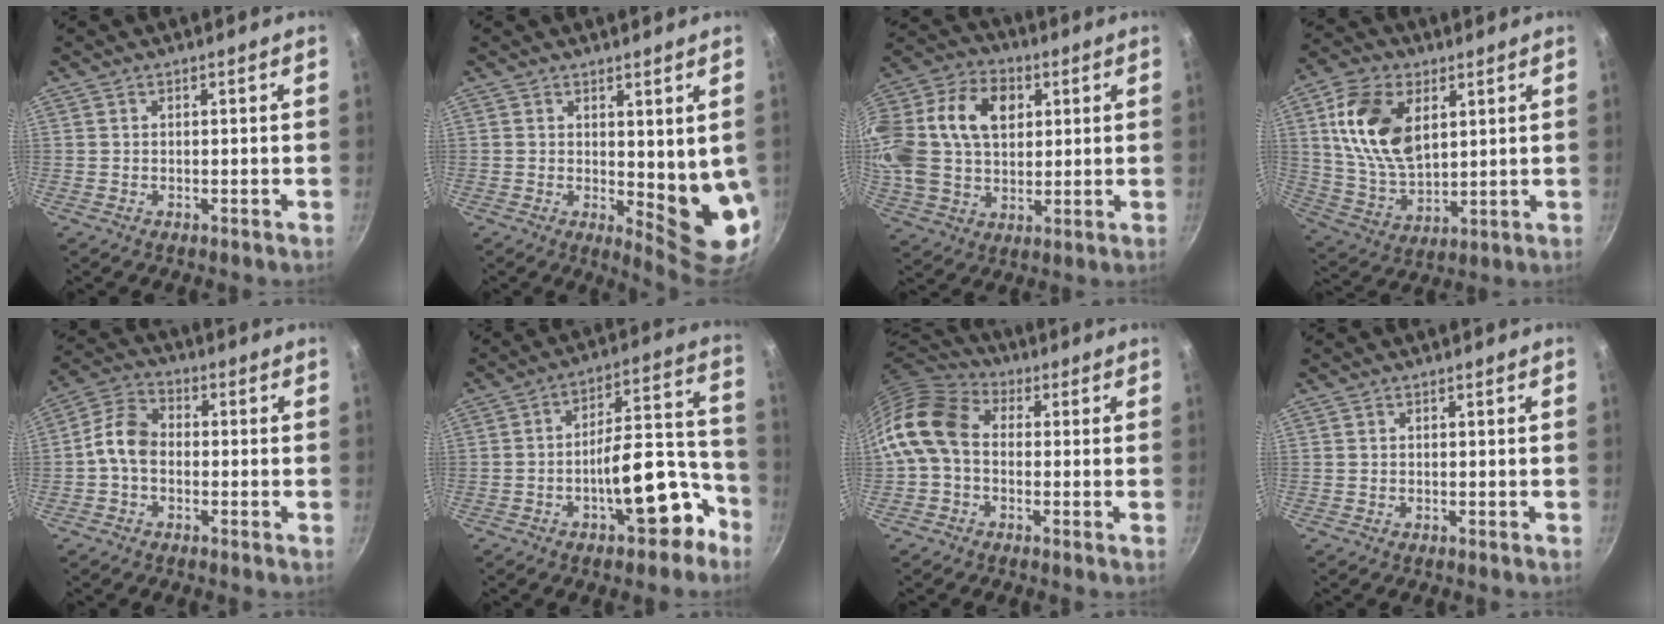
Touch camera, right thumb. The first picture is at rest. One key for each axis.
{"total": 8.5, "fx": 1.2, "fy": 3.2, "fz": 7.8, "tx": -0.085, "ty": -0.028, "tz": 0.024}
{"total": 26.3, "fx": 6.8, "fy": 18.4, "fz": 17.5, "tx": -0.369, "ty": 0.029, "tz": 0.113}
{"total": 16.0, "fx": 4.8, "fy": 9.8, "fz": 11.7, "tx": -0.201, "ty": -0.014, "tz": 0.098}
{"total": 7.2, "fx": -1.2, "fy": 5.0, "fz": 5.0, "tx": -0.085, "ty": 0.029, "tz": -0.039}
{"total": 15.4, "fx": -7.3, "fy": 6.5, "fz": 11.9, "tx": -0.113, "ty": 0.087, "tz": -0.100}
{"total": 12.6, "fx": -0.5, "fy": 9.2, "fz": 8.5, "tx": -0.156, "ty": 0.032, "tz": -0.032}
{"total": 0.0}